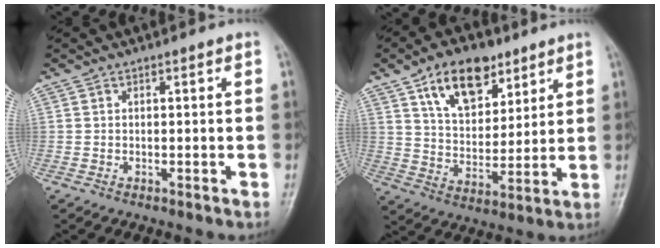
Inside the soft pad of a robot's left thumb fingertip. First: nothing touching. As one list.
[{"total": 13.7, "force": [7.9, 7.7, 8.1], "torque": [-0.098, -0.039, 0.139]}]